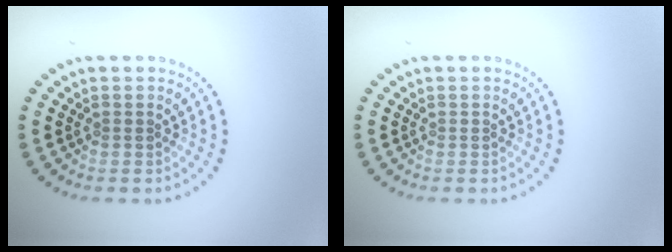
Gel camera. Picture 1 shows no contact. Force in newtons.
{"total": 0.0}